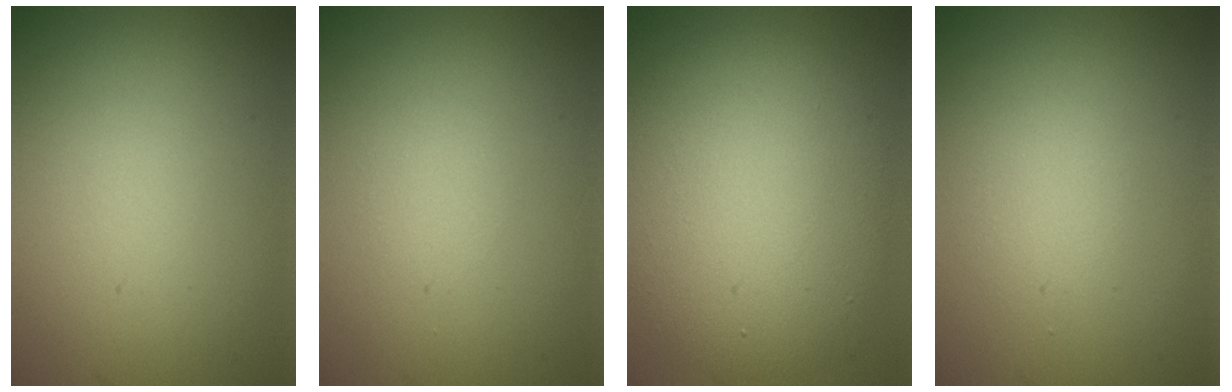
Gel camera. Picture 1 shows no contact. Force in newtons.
{"total": 0.8, "press": 0.8, "slide": 0.1}
{"total": 9.5, "press": 9.5, "slide": 0.4}
{"total": 1.8, "press": 1.8, "slide": 0.0}